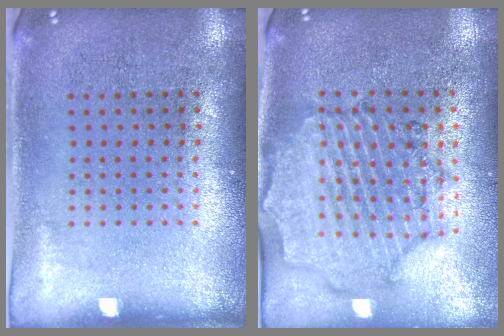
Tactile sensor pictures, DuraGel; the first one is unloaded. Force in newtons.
{"total": 1.6, "press": 1.6, "slide": 0.3}